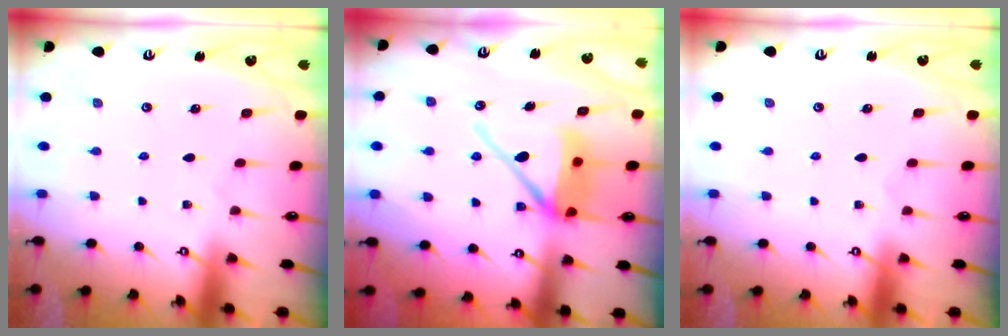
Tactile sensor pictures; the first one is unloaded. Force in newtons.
{"total": 12.4, "press": 12.3, "slide": 1.7}
{"total": 0.0}